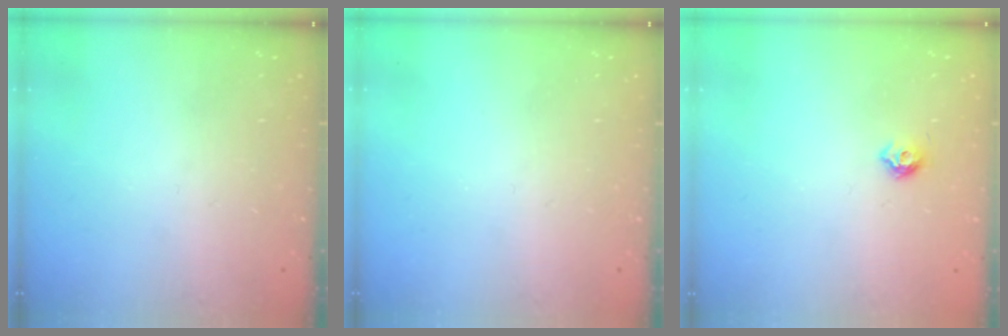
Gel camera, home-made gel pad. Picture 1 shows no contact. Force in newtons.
{"total": 0.0}
{"total": 5.6, "press": 5.5, "slide": 1.0}